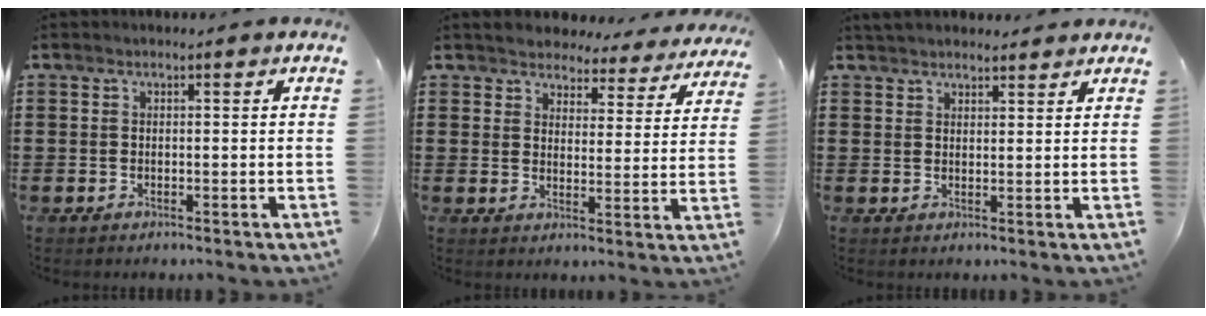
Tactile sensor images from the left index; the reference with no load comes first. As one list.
[{"total": 4.3, "force": [4.2, 0.8, -0.1], "torque": [-0.016, -0.031, 0.070]}, {"total": 2.6, "force": [2.6, 0.5, 0.2], "torque": [-0.010, 0.001, 0.051]}]